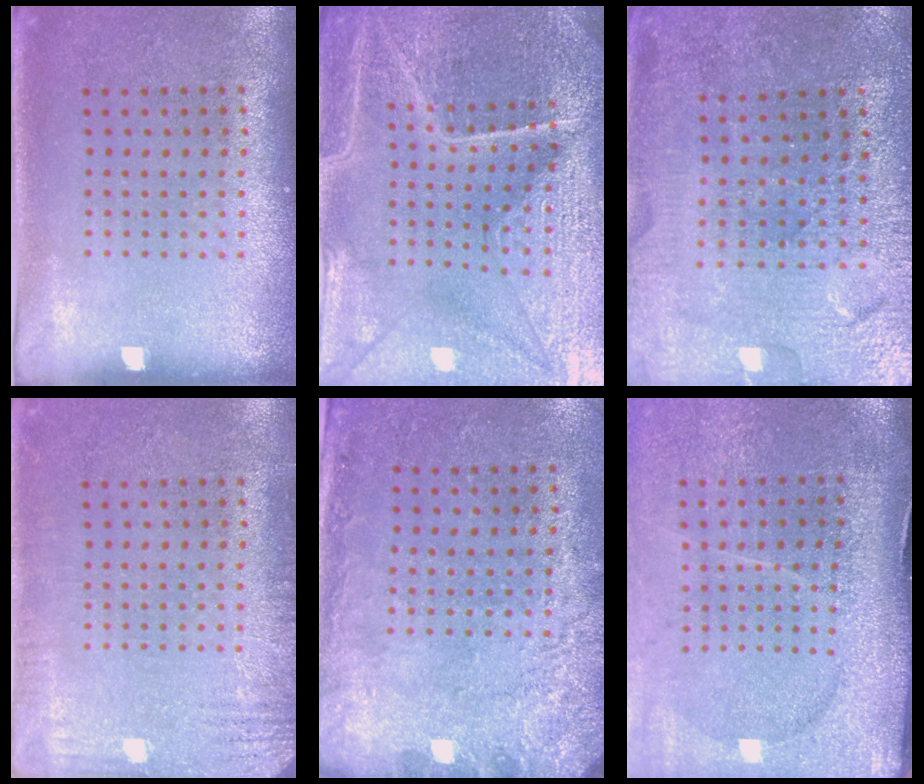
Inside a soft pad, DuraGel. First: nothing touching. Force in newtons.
{"total": 5.6, "press": 5.2, "slide": 2.2}
{"total": 3.1, "press": 3.1, "slide": 0.1}
{"total": 2.5, "press": 2.5, "slide": 0.4}
{"total": 2.8, "press": 2.0, "slide": 1.9}
{"total": 4.6, "press": 3.6, "slide": 2.8}